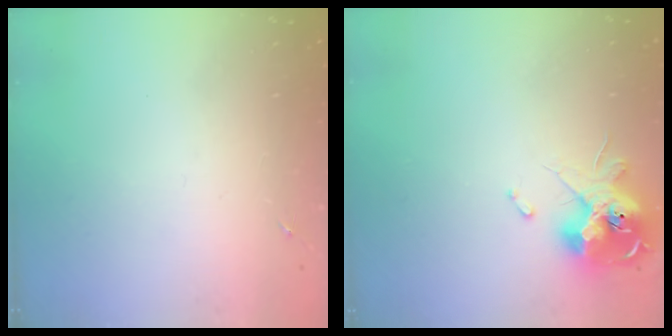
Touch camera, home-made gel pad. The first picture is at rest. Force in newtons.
{"total": 13.9, "press": 13.8, "slide": 1.9}